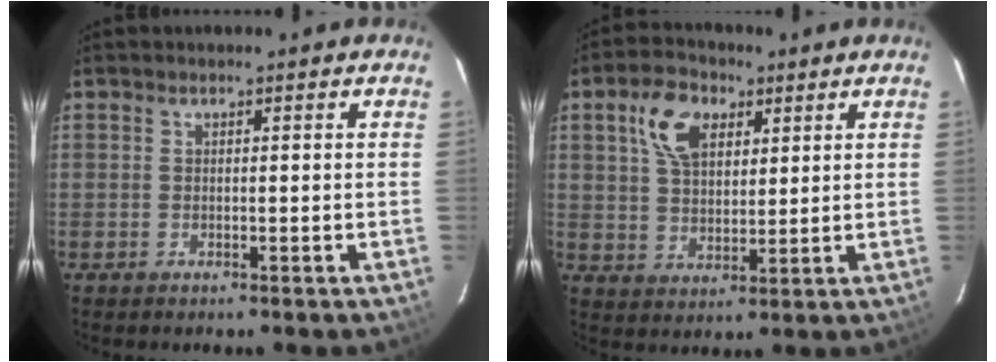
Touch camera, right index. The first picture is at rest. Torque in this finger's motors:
{"motor_torque": [0.73, 0.43, 0.50, 0.07]}